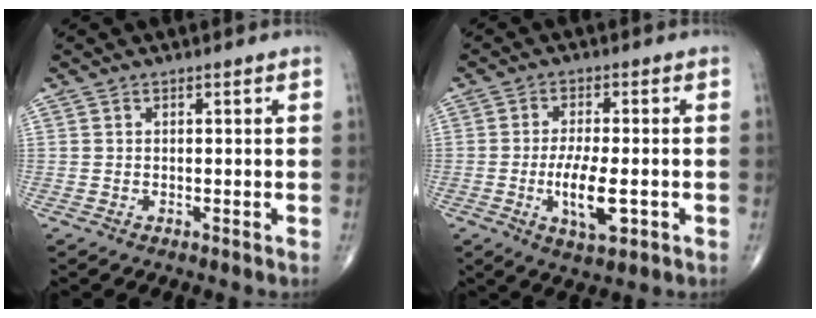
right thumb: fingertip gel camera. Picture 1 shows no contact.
{"total": 8.4, "force": [-2.0, 3.0, 7.6], "torque": [-0.137, -0.006, -0.032]}